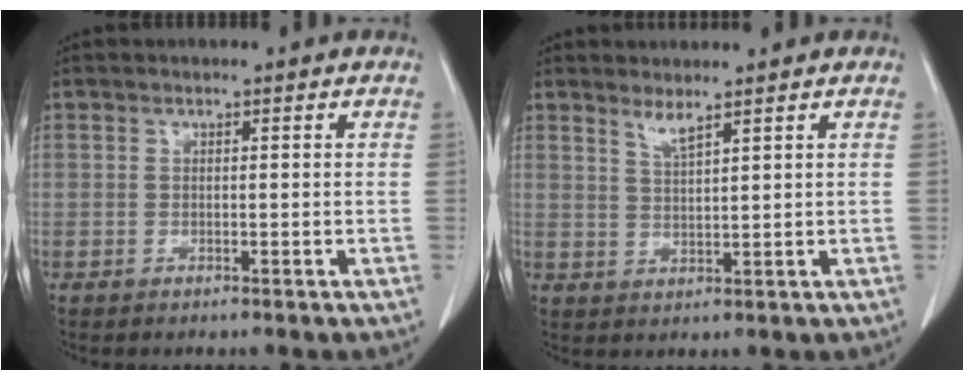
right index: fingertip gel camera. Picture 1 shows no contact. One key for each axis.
{"total": 2.3, "fx": 1.9, "fy": -0.2, "fz": 1.3, "tx": -0.028, "ty": -0.011, "tz": 0.041}